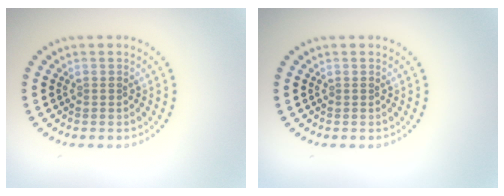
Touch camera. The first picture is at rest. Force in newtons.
{"total": 0.0}